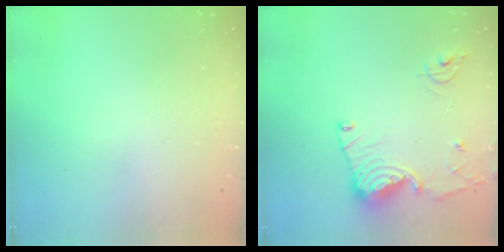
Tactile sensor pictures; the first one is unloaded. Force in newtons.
{"total": 13.4, "press": 13.4, "slide": 1.5}